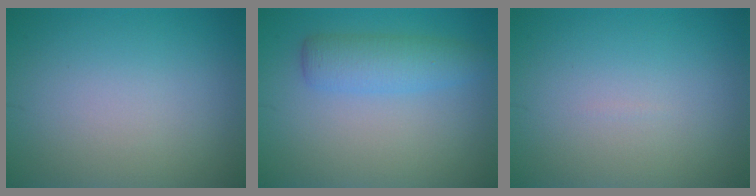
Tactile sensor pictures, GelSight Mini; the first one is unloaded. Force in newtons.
{"total": 3.4, "press": 3.4, "slide": 0.1}
{"total": 0.0}